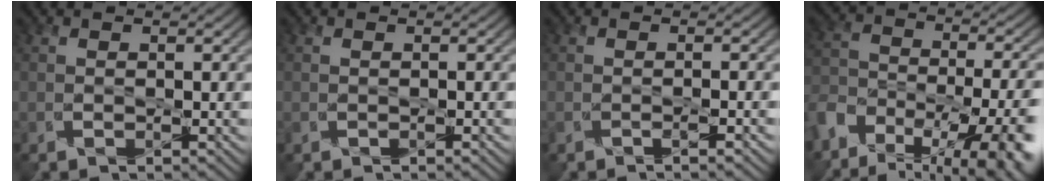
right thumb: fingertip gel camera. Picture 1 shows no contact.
{"total": 0.0}
{"total": 1.4, "force": [-1.1, 0.0, 0.9], "torque": [-0.011, 0.002, -0.021]}
{"total": 16.2, "force": [-10.1, 8.2, 9.6], "torque": [-0.190, -0.039, -0.140]}